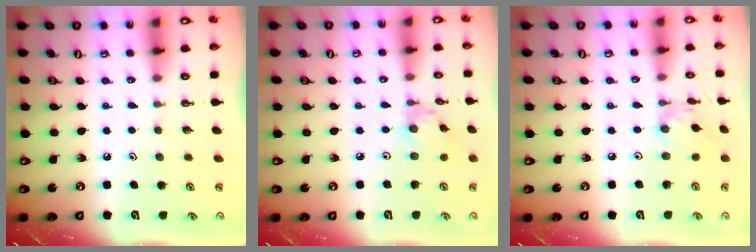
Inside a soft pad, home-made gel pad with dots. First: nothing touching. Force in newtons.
{"total": 2.4, "press": 2.4, "slide": 0.2}
{"total": 3.9, "press": 3.9, "slide": 0.3}